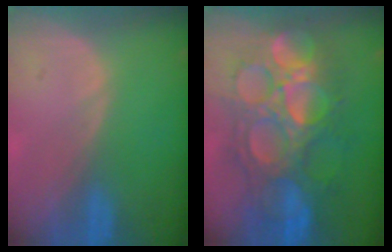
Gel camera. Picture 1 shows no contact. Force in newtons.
{"total": 13.0, "press": 13.0, "slide": 1.5}